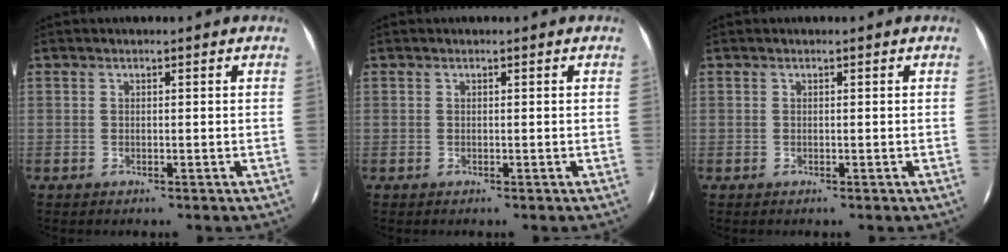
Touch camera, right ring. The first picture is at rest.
{"total": 0.0}
{"total": 0.0}